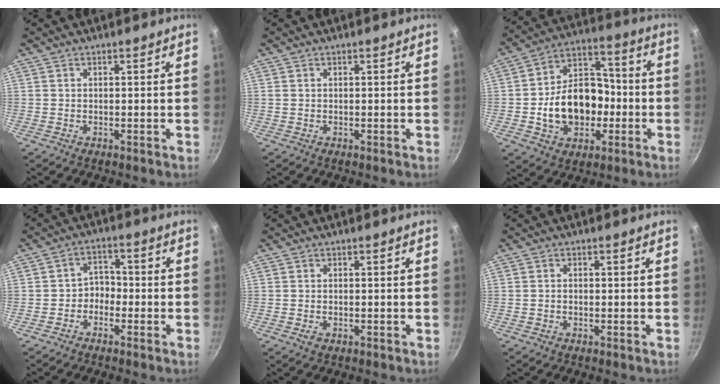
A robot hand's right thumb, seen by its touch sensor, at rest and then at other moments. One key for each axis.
{"total": 0.0}
{"total": 17.8, "fx": -3.1, "fy": 13.3, "fz": 11.4, "tx": -0.152, "ty": 0.052, "tz": -0.048}
{"total": 4.0, "fx": -1.8, "fy": 3.1, "fz": 1.8, "tx": -0.002, "ty": 0.030, "tz": -0.035}
{"total": 1.3, "fx": -0.5, "fy": 0.8, "fz": 0.8, "tx": -0.015, "ty": 0.000, "tz": -0.008}
{"total": 0.9, "fx": -0.3, "fy": 0.6, "fz": 0.5, "tx": -0.010, "ty": 0.004, "tz": -0.006}